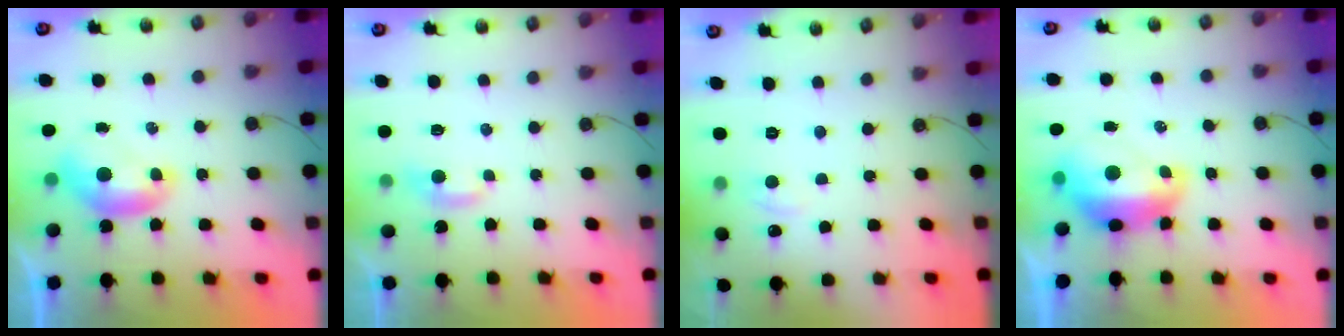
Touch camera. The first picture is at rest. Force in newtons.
{"total": 3.5, "press": 3.4, "slide": 0.3}
{"total": 1.4, "press": 1.2, "slide": 0.6}
{"total": 3.0, "press": 2.9, "slide": 0.7}